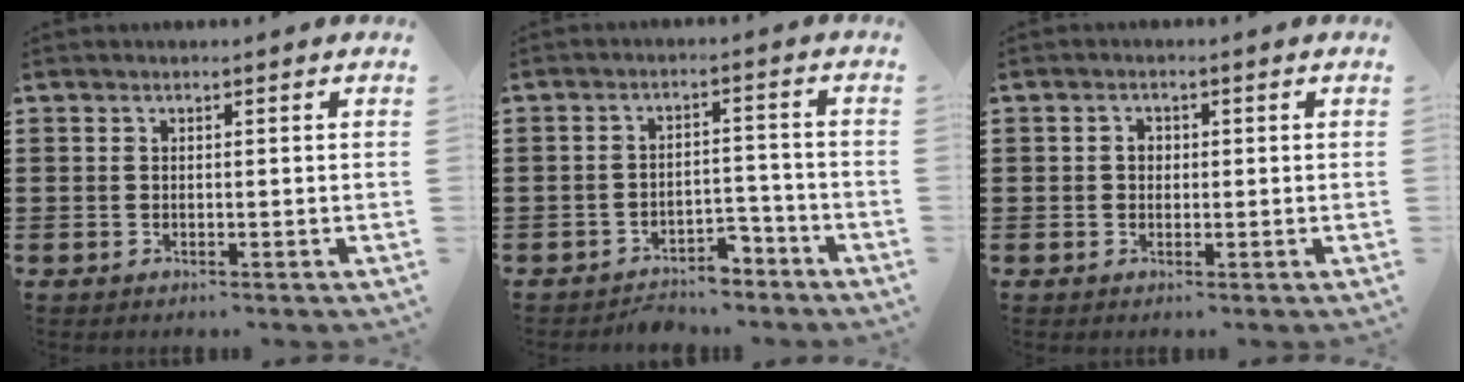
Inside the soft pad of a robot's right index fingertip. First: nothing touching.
{"total": 3.9, "force": [-3.6, 1.2, 0.9], "torque": [-0.018, 0.011, -0.071]}
{"total": 1.5, "force": [0.0, 1.2, 0.9], "torque": [-0.018, 0.007, -0.001]}